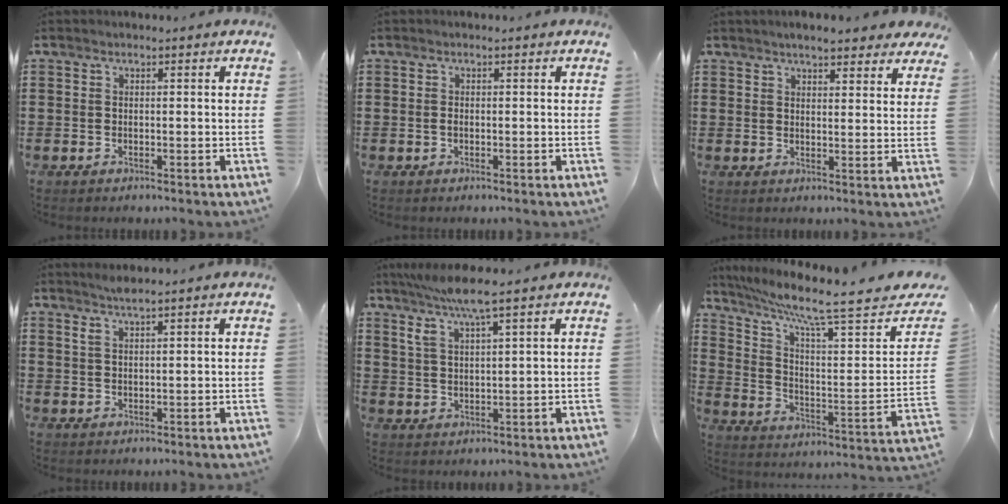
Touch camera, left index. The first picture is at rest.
{"total": 0.7, "force": [-0.2, 0.3, 0.6], "torque": [-0.014, -0.003, -0.003]}
{"total": 4.4, "force": [4.1, 0.5, 1.5], "torque": [-0.042, -0.004, 0.076]}
{"total": 2.0, "force": [1.7, 0.1, 1.1], "torque": [-0.025, 0.001, 0.031]}
{"total": 6.1, "force": [4.5, 0.0, 4.1], "torque": [-0.092, -0.009, 0.078]}
{"total": 9.4, "force": [7.7, 0.2, 5.4], "torque": [-0.130, -0.065, 0.121]}